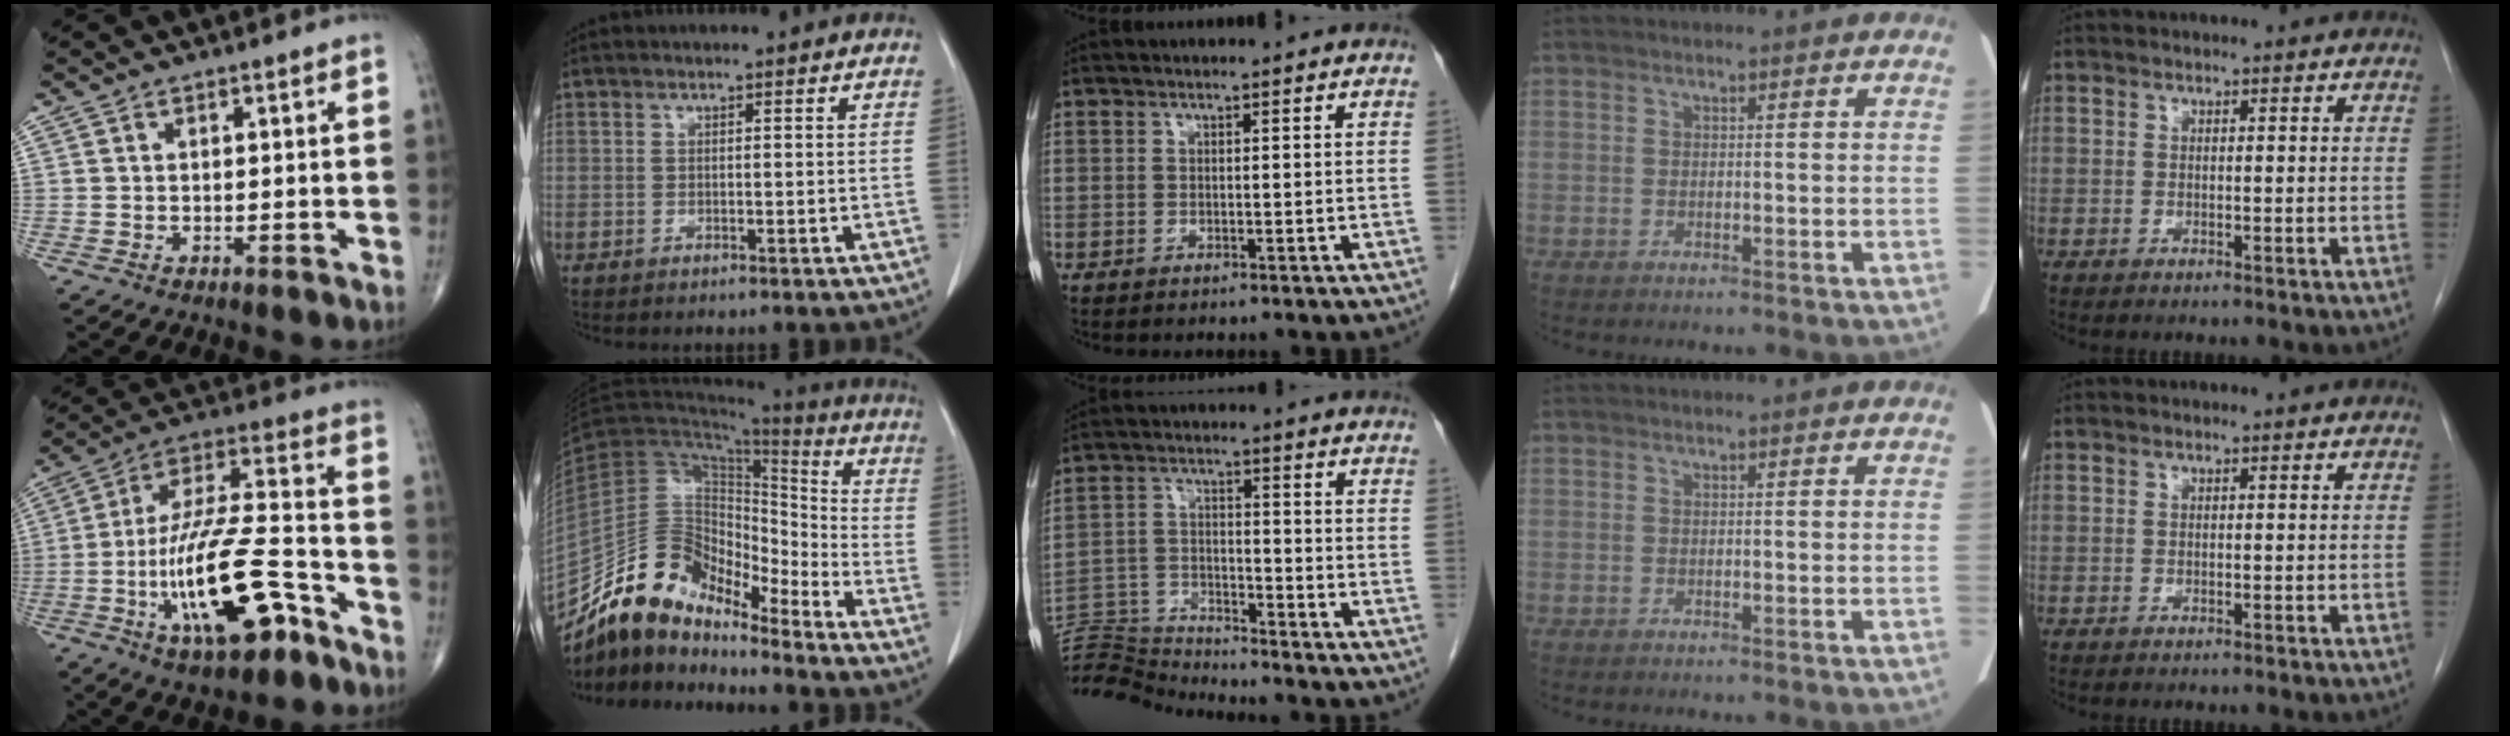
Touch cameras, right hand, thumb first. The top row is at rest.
{"thumb": {"total": 20.3, "force": [-8.8, 6.8, 17.0], "torque": [-0.312, 0.058, -0.144]}, "index": {"total": 14.4, "force": [-12.2, 5.5, 5.1], "torque": [-0.077, 0.055, -0.223]}, "middle": {"total": 11.1, "force": [-11.1, -1.0, 0.2], "torque": [-0.006, 0.017, -0.209]}}